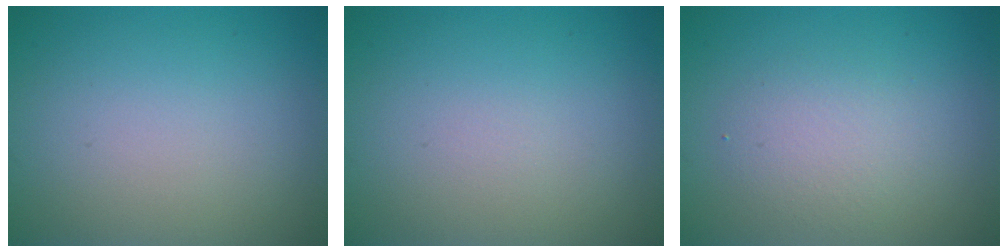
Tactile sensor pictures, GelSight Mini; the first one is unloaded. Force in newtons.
{"total": 0.0}
{"total": 2.3, "press": 2.3, "slide": 0.0}